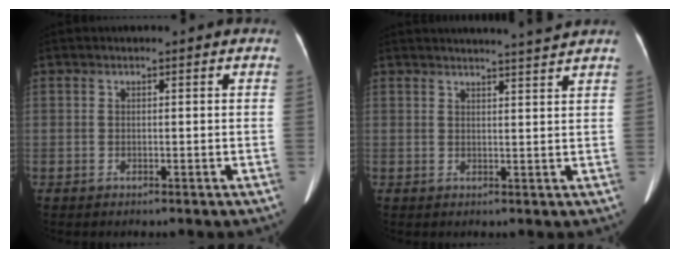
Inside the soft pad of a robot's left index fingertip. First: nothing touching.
{"total": 6.0, "force": [5.6, -1.5, 1.6], "torque": [-0.022, -0.003, 0.066]}